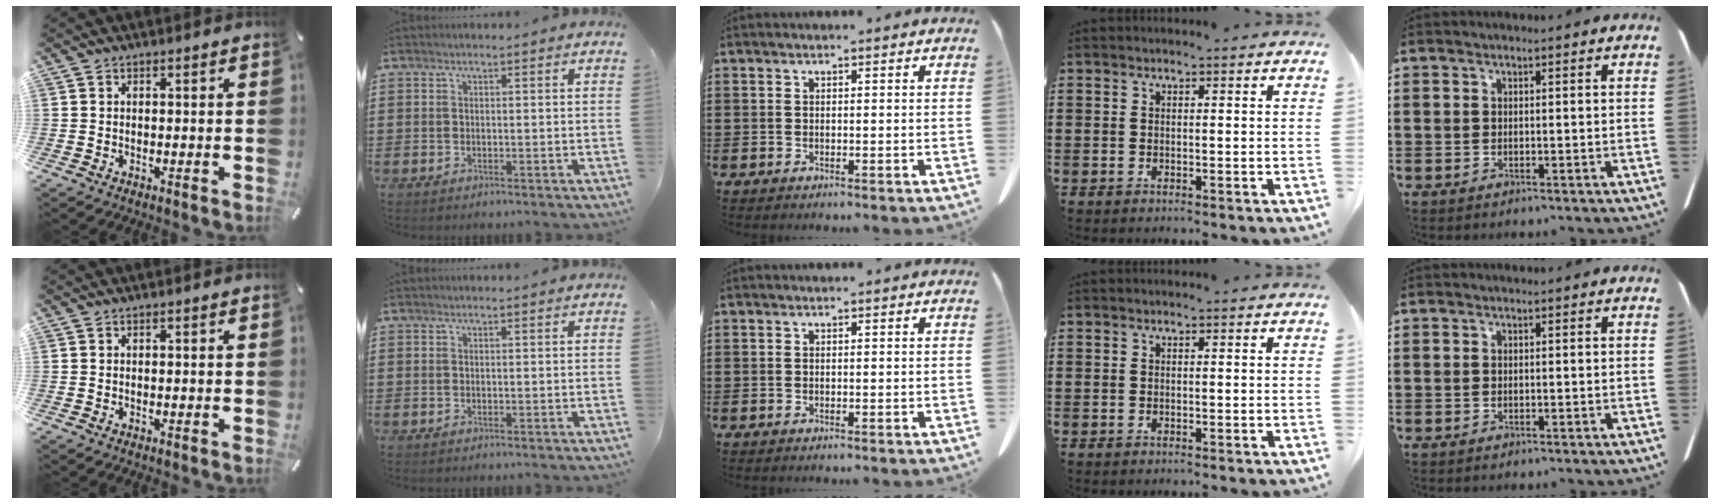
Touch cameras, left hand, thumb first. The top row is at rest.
{}